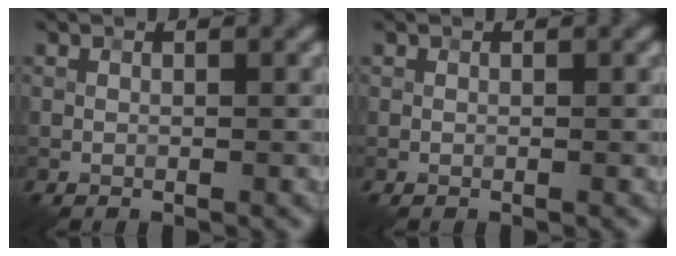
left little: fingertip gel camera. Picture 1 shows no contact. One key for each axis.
{"total": 0.0}